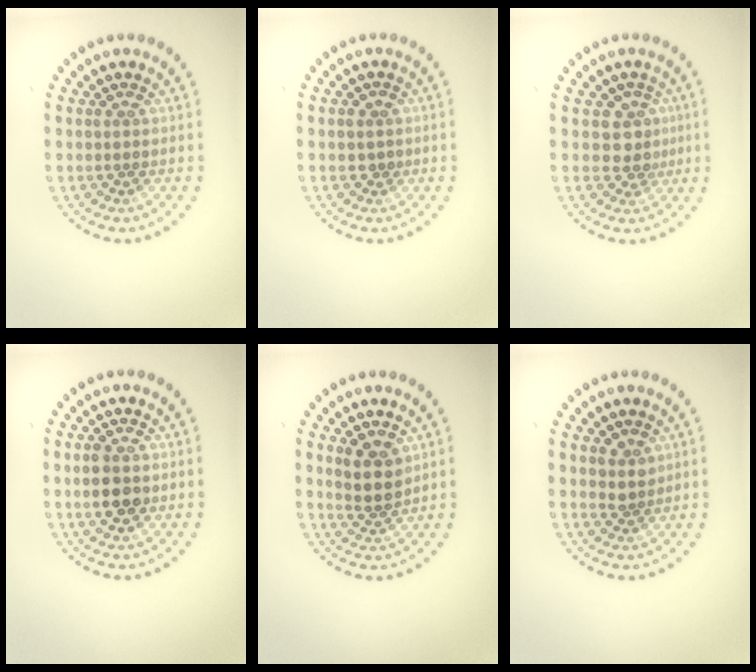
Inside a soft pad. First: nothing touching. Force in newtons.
{"total": 1.1, "press": 1.0, "slide": 0.4}
{"total": 2.4, "press": 2.0, "slide": 1.4}
{"total": 3.0, "press": 3.0, "slide": 0.2}
{"total": 2.6, "press": 2.3, "slide": 1.2}
{"total": 1.6, "press": 1.4, "slide": 0.9}